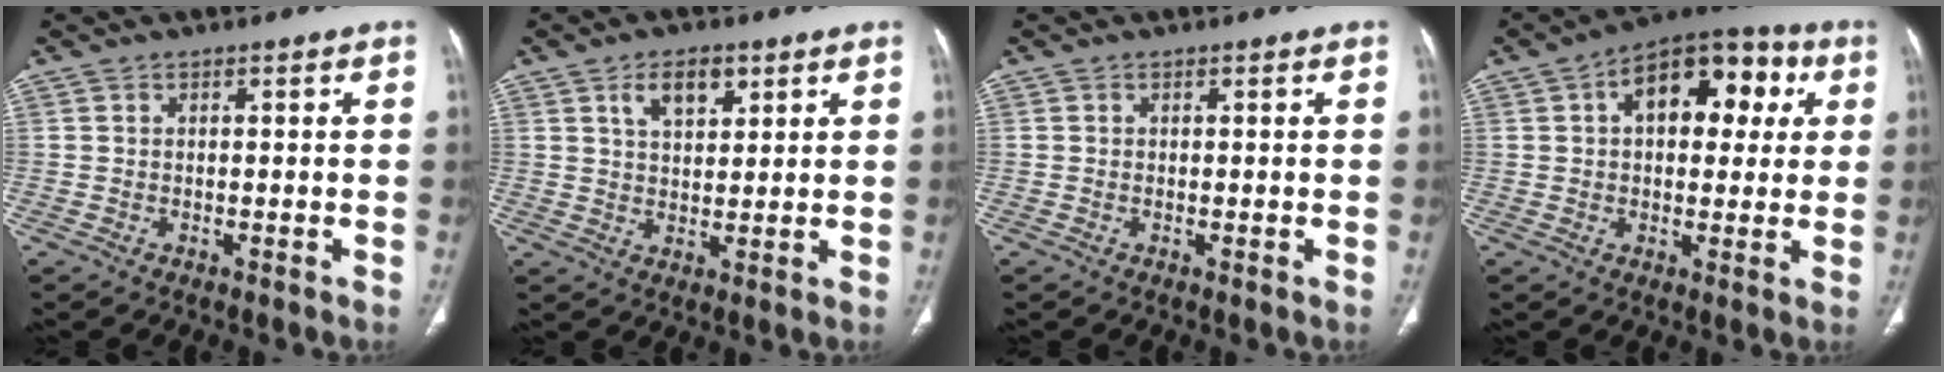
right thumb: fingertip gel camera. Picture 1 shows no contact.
{"total": 6.4, "force": [3.2, 3.5, 4.3], "torque": [-0.055, -0.013, 0.056]}
{"total": 0.0}
{"total": 15.7, "force": [4.3, 9.3, 12.0], "torque": [-0.119, 0.023, 0.055]}